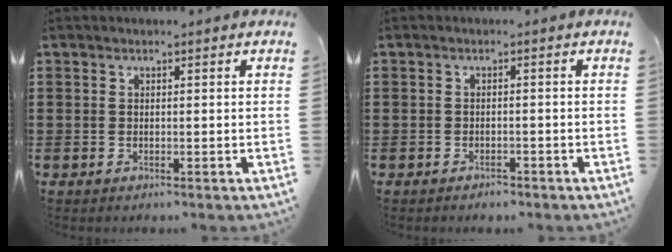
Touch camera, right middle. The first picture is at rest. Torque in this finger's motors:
{"motor_torque": [-0.29, 0.14, 0.06, -0.01]}